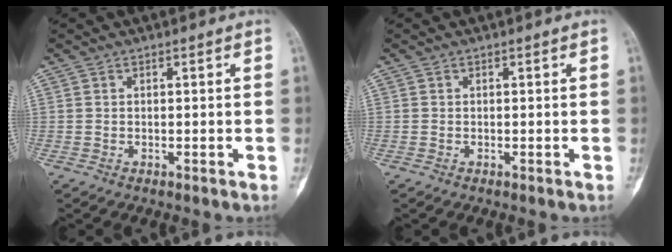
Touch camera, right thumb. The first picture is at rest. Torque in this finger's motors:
{"motor_torque": [-0.09, -0.02, -0.08, -0.03, -0.04]}